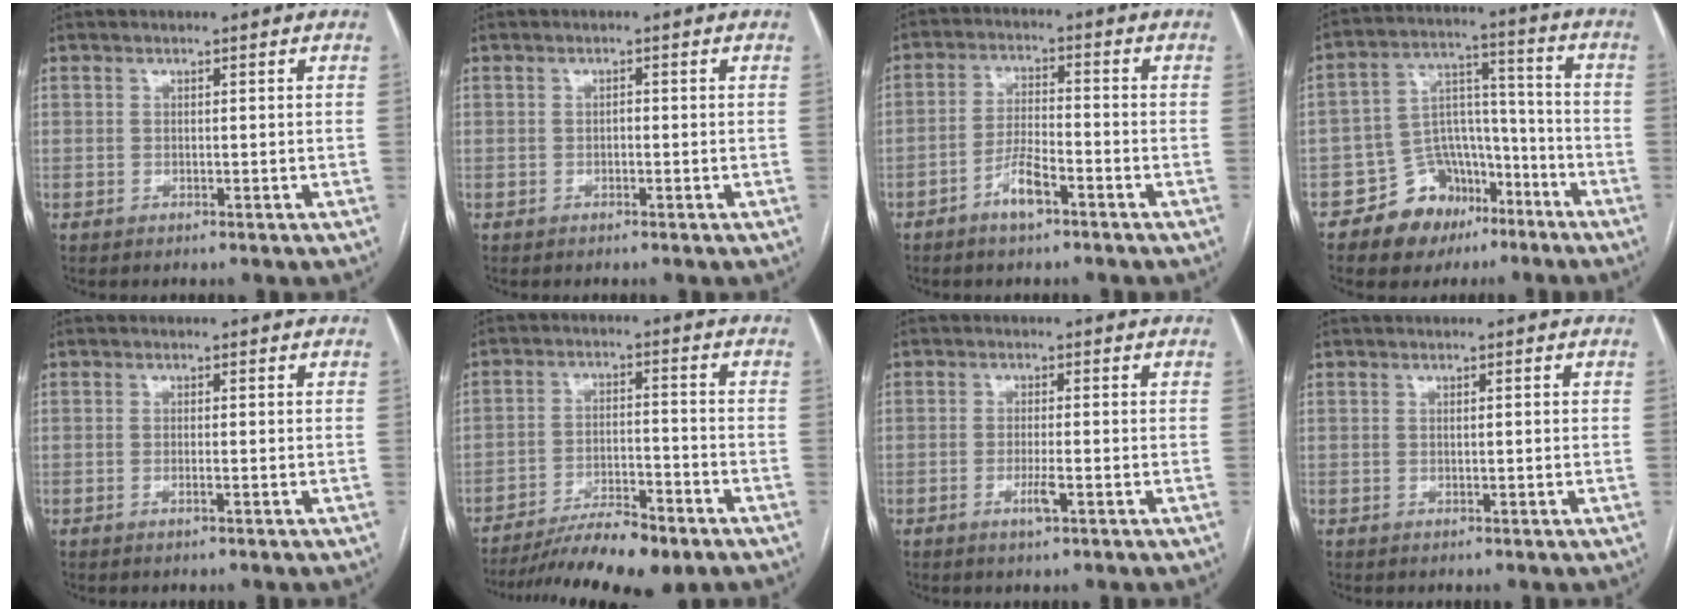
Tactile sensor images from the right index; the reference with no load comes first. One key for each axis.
{"total": 0.6, "fx": -0.2, "fy": 0.3, "fz": 0.4, "tx": -0.005, "ty": 0.003, "tz": -0.006}
{"total": 5.3, "fx": -3.3, "fy": 1.3, "fz": 4.0, "tx": -0.083, "ty": 0.005, "tz": -0.061}
{"total": 11.8, "fx": -7.2, "fy": 8.3, "fz": 4.2, "tx": -0.062, "ty": 0.052, "tz": -0.110}
{"total": 0.8, "fx": -0.4, "fy": 0.0, "fz": 0.7, "tx": -0.016, "ty": -0.001, "tz": -0.005}
{"total": 12.8, "fx": -10.1, "fy": 2.2, "fz": 7.5, "tx": -0.120, "ty": -0.013, "tz": -0.164}
{"total": 2.7, "fx": -1.2, "fy": 0.2, "fz": 2.4, "tx": -0.047, "ty": -0.003, "tz": -0.021}
{"total": 0.6, "fx": 0.1, "fy": 0.1, "fz": 0.6, "tx": -0.011, "ty": 0.001, "tz": 0.001}